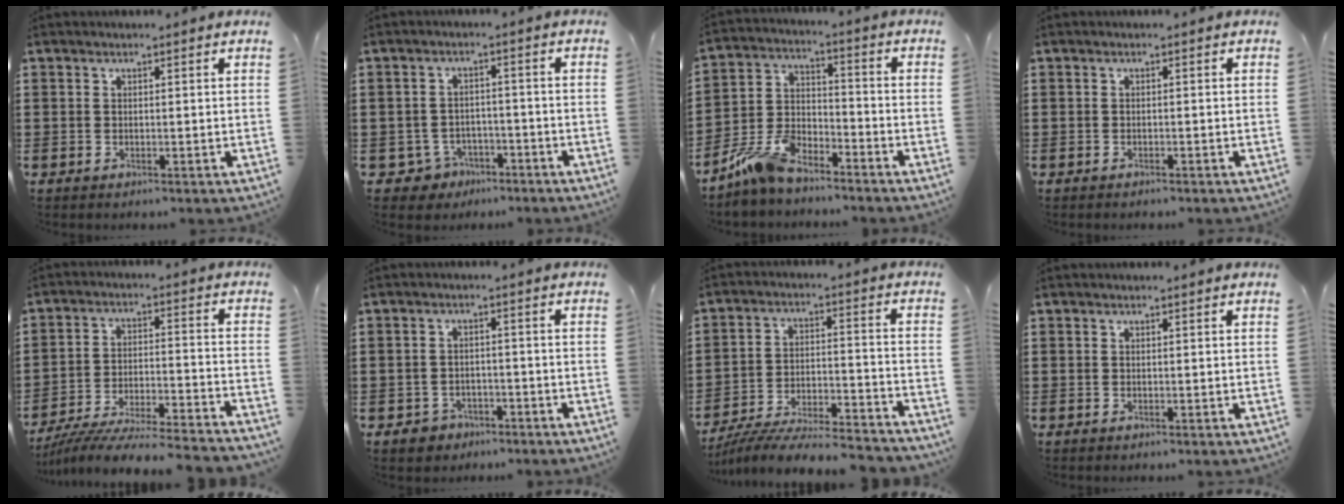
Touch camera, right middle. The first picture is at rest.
{"total": 3.1, "force": [-2.4, 1.9, 0.6], "torque": [-0.033, 0.000, -0.055]}
{"total": 8.9, "force": [-7.4, 2.9, 4.0], "torque": [-0.098, 0.011, -0.144]}
{"total": 0.0}
{"total": 7.2, "force": [-6.8, -0.4, 2.1], "torque": [-0.040, -0.003, -0.137]}
{"total": 1.9, "force": [-1.6, 1.0, 0.1], "torque": [-0.009, 0.003, -0.036]}
{"total": 7.4, "force": [-7.0, 0.0, 2.2], "torque": [-0.034, 0.003, -0.136]}
{"total": 0.0}